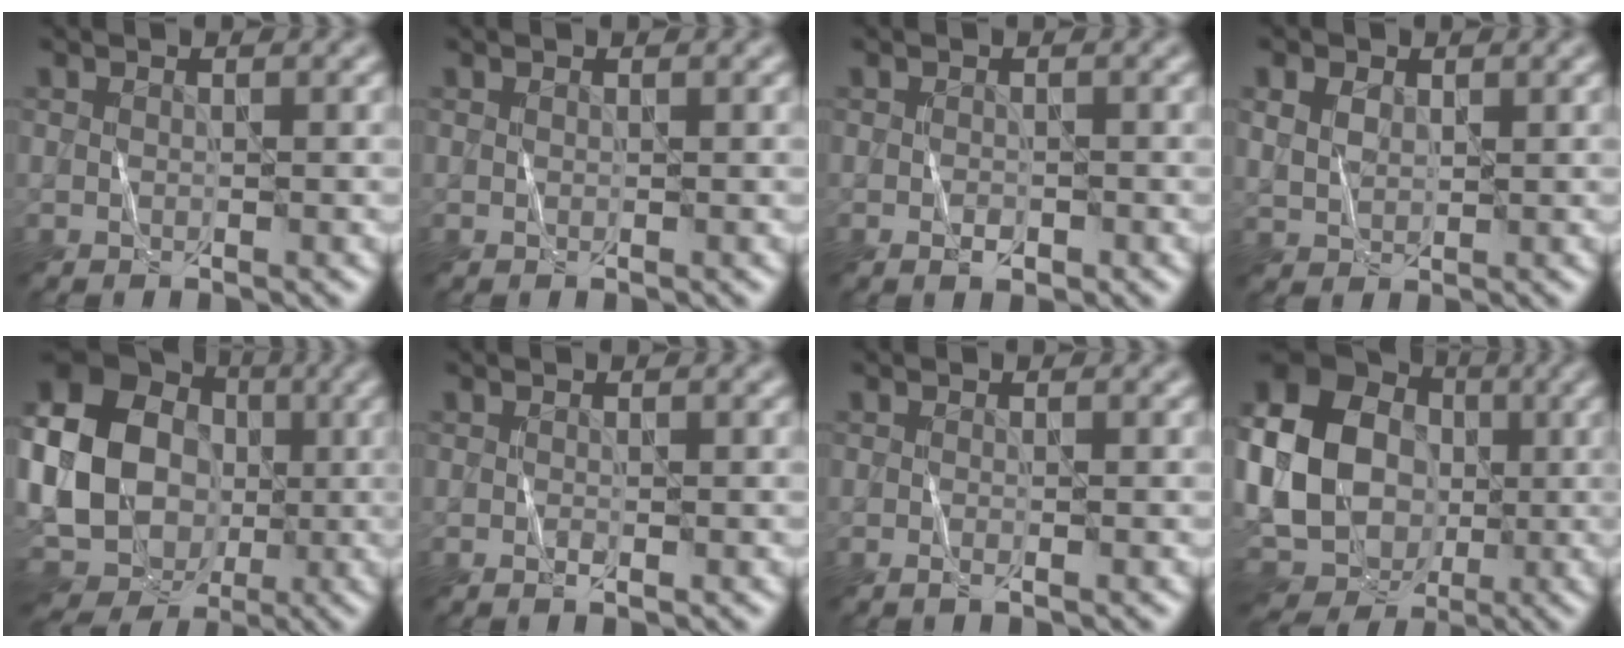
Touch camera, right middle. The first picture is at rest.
{"total": 0.0}
{"total": 1.0, "force": [-0.5, 0.5, 0.7], "torque": [-0.013, 0.001, -0.006]}
{"total": 2.1, "force": [1.0, 1.5, 1.1], "torque": [-0.029, 0.001, 0.019]}
{"total": 23.1, "force": [-0.1, 21.0, 9.7], "torque": [-0.243, 0.010, -0.052]}
{"total": 0.5, "force": [-0.1, 0.2, 0.5], "torque": [-0.012, -0.002, -0.001]}
{"total": 0.9, "force": [-0.2, 0.3, 0.8], "torque": [-0.013, -0.004, -0.005]}
{"total": 20.5, "force": [0.1, 18.2, 9.5], "torque": [-0.236, 0.012, -0.045]}